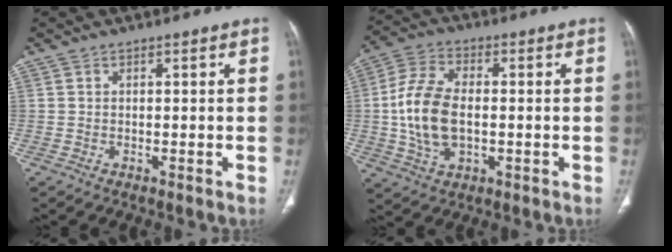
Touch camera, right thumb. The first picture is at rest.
{"total": 12.9, "force": [-0.6, 7.4, 10.5], "torque": [-0.215, 0.011, -0.009]}